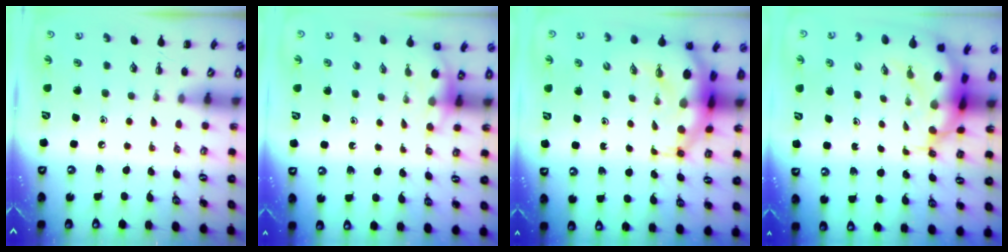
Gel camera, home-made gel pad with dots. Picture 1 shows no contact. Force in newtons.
{"total": 3.9, "press": 3.7, "slide": 1.3}
{"total": 9.4, "press": 9.1, "slide": 2.5}
{"total": 8.6, "press": 8.3, "slide": 2.3}